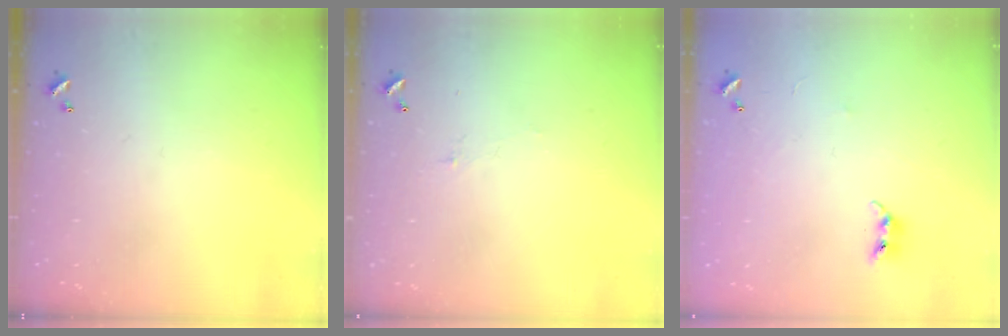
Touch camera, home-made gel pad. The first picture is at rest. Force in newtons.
{"total": 1.5, "press": 1.3, "slide": 0.6}
{"total": 6.5, "press": 6.5, "slide": 0.4}